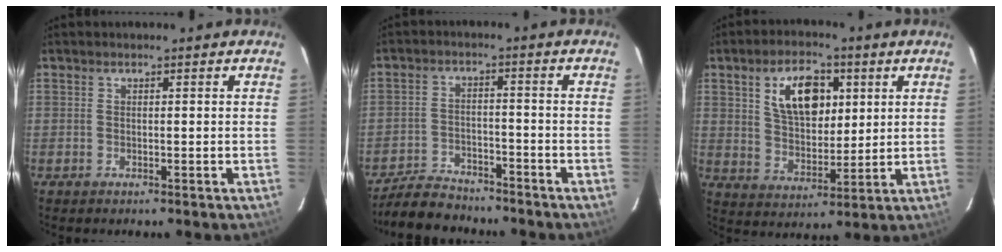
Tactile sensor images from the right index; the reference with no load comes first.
{"total": 8.9, "force": [-8.0, 3.0, 2.2], "torque": [-0.079, 0.004, -0.129]}
{"total": 11.8, "force": [4.2, 6.7, 8.7], "torque": [-0.151, 0.019, 0.081]}